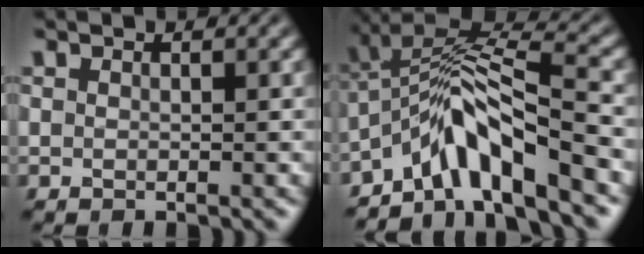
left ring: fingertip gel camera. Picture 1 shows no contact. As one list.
[{"total": 7.4, "force": [-4.5, 1.8, 5.6], "torque": [-0.091, 0.015, -0.089]}]